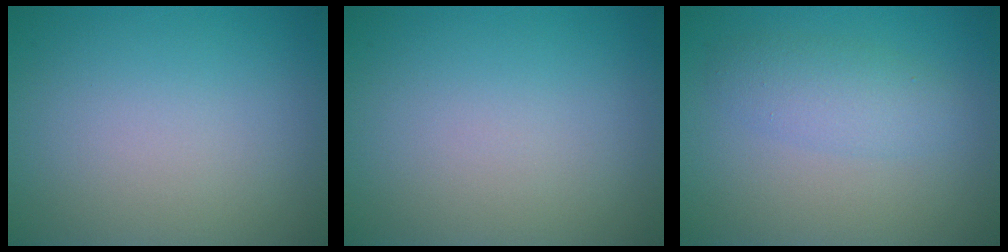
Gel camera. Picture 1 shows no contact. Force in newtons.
{"total": 0.0}
{"total": 2.7, "press": 2.7, "slide": 0.0}